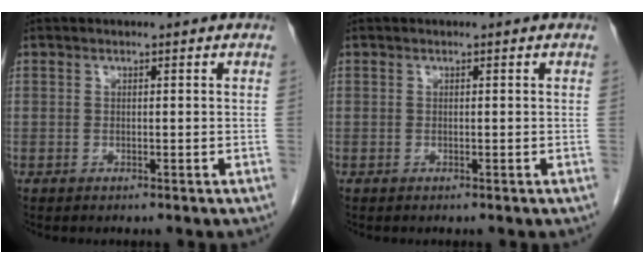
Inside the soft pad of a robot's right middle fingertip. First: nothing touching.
{"total": 0.0}